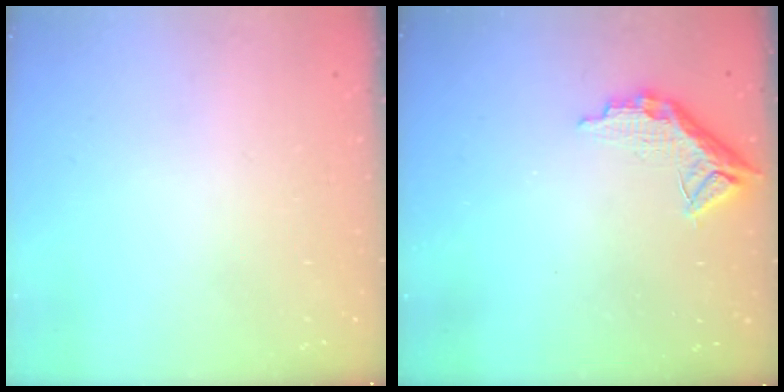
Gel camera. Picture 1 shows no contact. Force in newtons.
{"total": 10.1, "press": 10.0, "slide": 0.8}